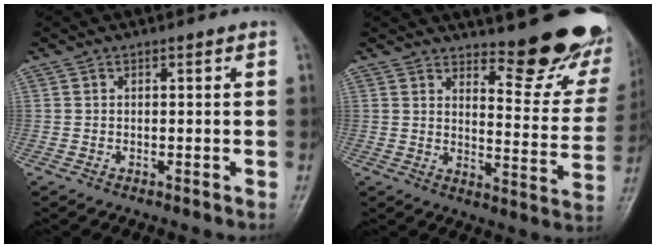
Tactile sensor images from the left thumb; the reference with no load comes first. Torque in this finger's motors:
{"motor_torque": [0.56, 0.15, 0.58, -0.52, 0.08]}